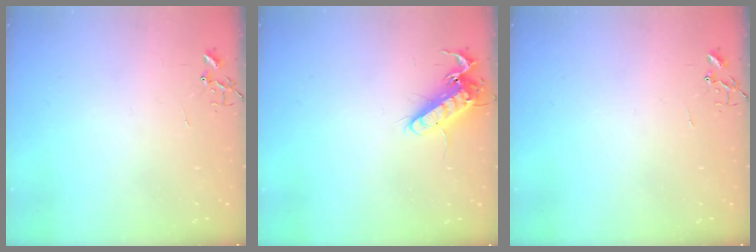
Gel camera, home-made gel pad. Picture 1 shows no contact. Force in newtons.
{"total": 13.5, "press": 13.3, "slide": 1.9}
{"total": 0.0}